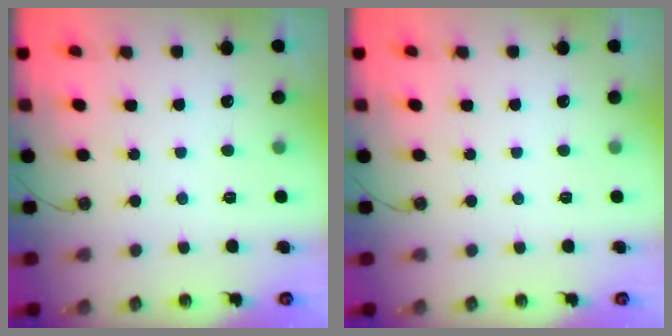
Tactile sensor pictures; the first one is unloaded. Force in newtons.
{"total": 0.0}